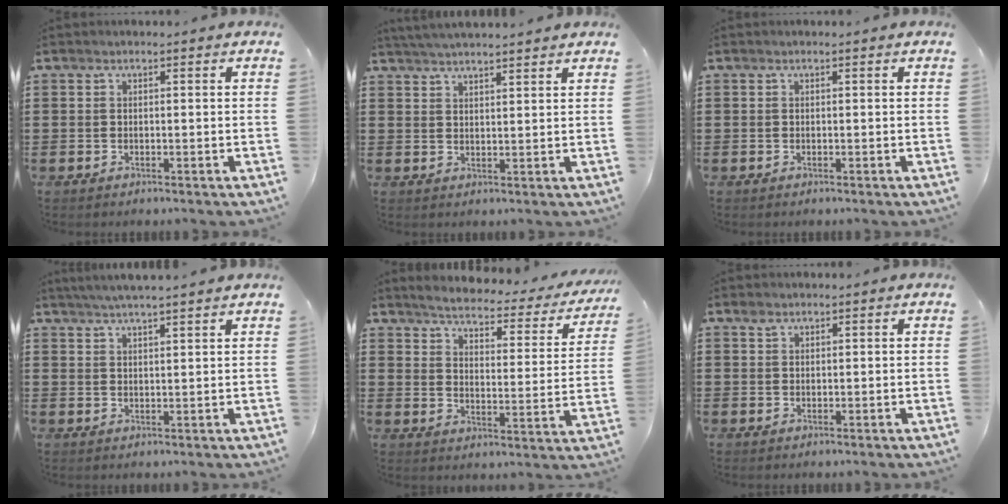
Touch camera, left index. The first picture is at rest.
{"total": 3.0, "force": [3.0, -0.4, 0.5], "torque": [-0.018, -0.006, 0.055]}
{"total": 0.0}
{"total": 3.1, "force": [2.8, -0.5, 1.2], "torque": [-0.030, -0.004, 0.051]}
{"total": 3.2, "force": [3.0, 0.2, 1.3], "torque": [-0.046, -0.028, 0.041]}
{"total": 1.1, "force": [0.8, 0.6, 0.4], "torque": [-0.009, 0.003, 0.016]}